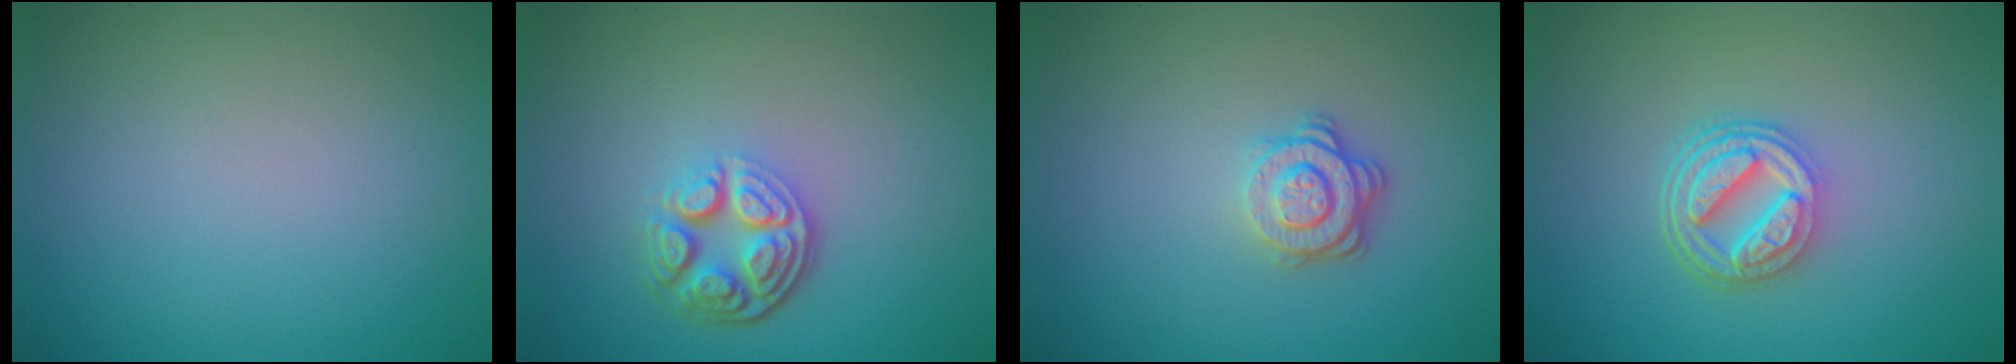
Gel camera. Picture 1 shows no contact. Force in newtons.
{"total": 4.5, "press": 3.4, "slide": 2.9}
{"total": 3.0, "press": 2.6, "slide": 1.5}
{"total": 4.8, "press": 3.7, "slide": 3.1}